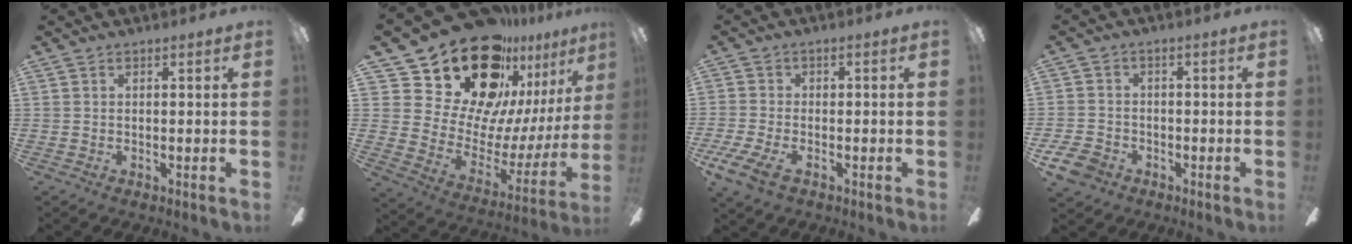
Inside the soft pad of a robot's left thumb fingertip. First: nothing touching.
{"total": 26.9, "force": [19.8, 13.8, 11.8], "torque": [-0.208, -0.142, 0.376]}
{"total": 6.5, "force": [-3.1, 3.5, 4.6], "torque": [-0.108, 0.001, -0.057]}
{"total": 6.2, "force": [-3.7, 4.4, 2.4], "torque": [-0.058, 0.020, -0.072]}